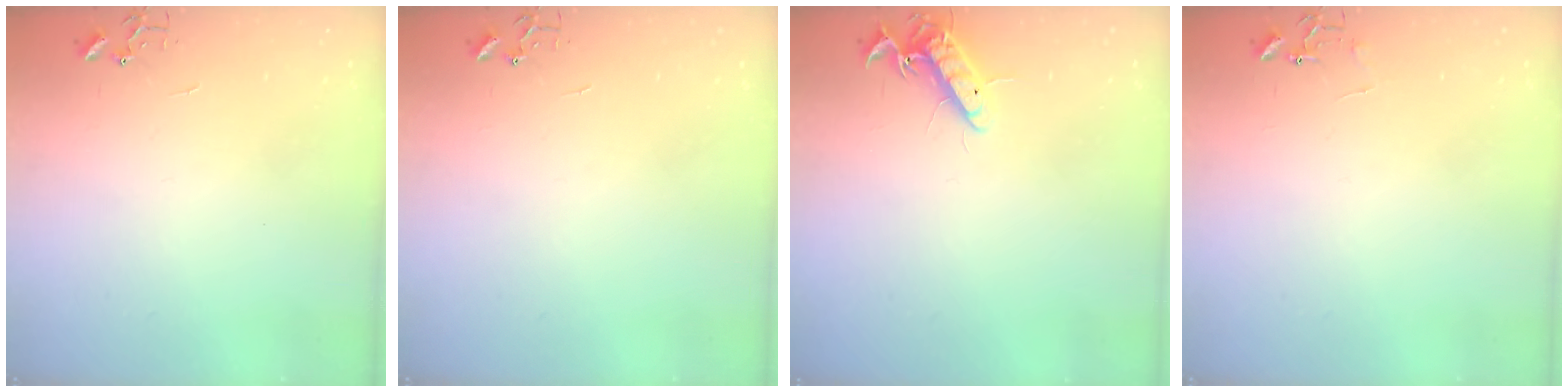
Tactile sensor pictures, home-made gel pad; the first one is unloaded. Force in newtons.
{"total": 0.0}
{"total": 10.7, "press": 10.5, "slide": 1.7}
{"total": 5.5, "press": 5.4, "slide": 0.4}